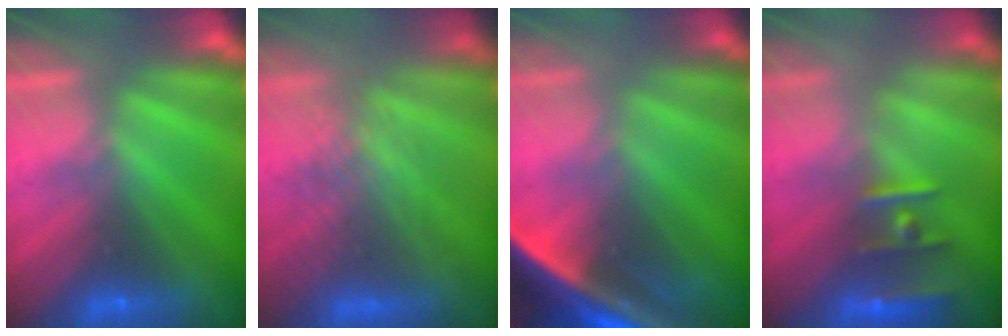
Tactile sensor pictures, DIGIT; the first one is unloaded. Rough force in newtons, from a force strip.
{"total": 3.1}
{"total": 7.4}
{"total": 2.4}